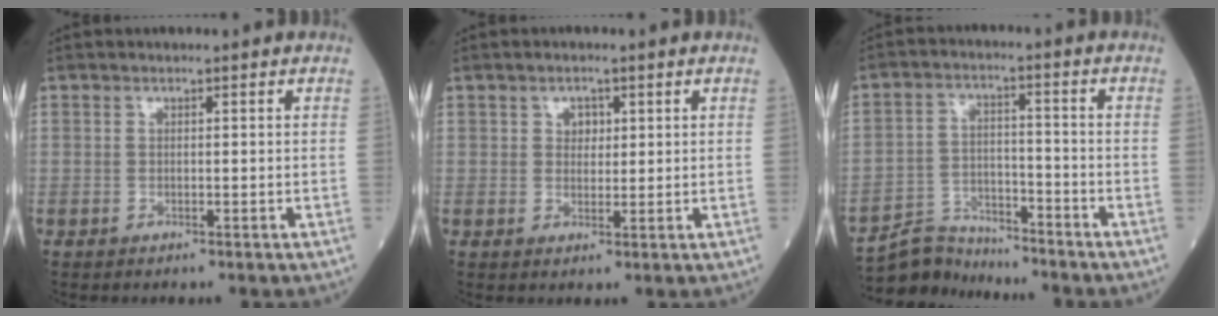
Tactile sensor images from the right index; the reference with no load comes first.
{"total": 2.2, "force": [0.9, 1.5, 1.3], "torque": [-0.016, 0.001, 0.013]}
{"total": 7.0, "force": [-6.8, 1.3, -0.9], "torque": [0.010, 0.012, -0.125]}